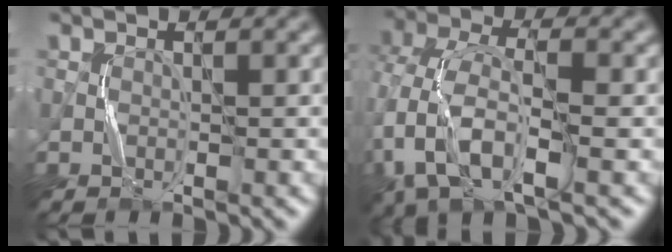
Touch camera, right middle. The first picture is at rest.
{"total": 8.4, "force": [-1.8, 4.6, 6.8], "torque": [-0.154, -0.003, -0.045]}